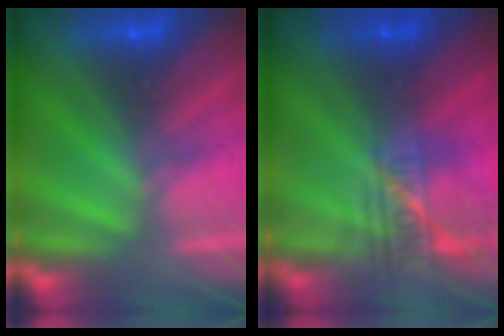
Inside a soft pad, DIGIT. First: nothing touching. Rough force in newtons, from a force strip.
{"total": 2.3}